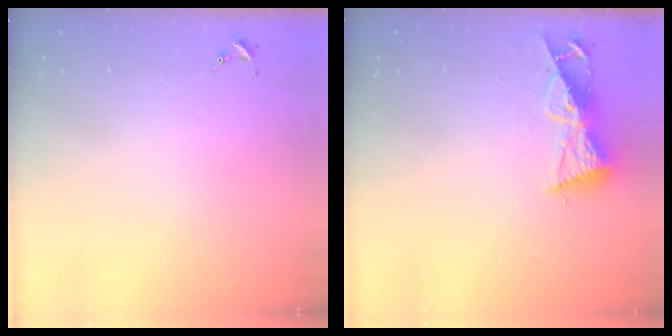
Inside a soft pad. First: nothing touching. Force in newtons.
{"total": 8.7, "press": 8.7, "slide": 0.7}